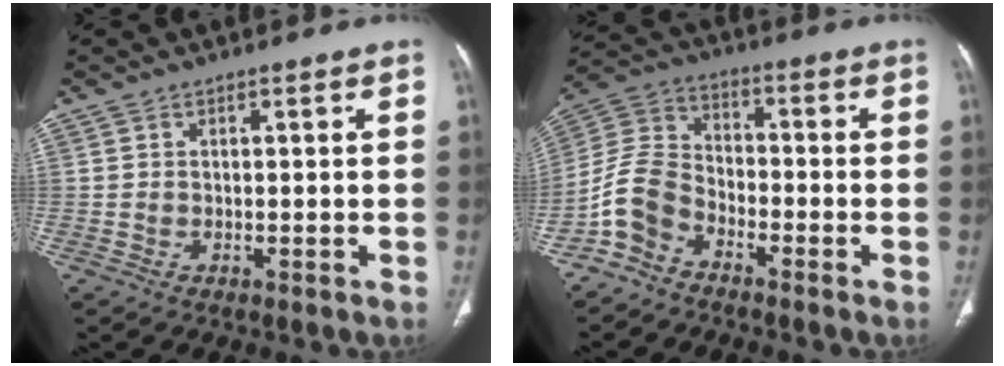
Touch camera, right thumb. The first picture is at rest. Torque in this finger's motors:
{"motor_torque": [0.12, 0.04, 0.26, -0.19, 0.09]}